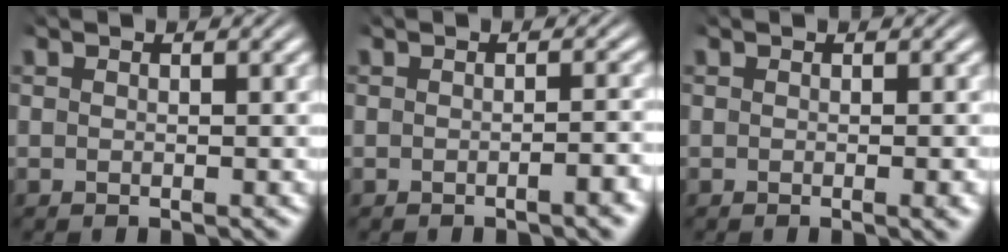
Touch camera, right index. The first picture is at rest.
{"total": 1.2, "force": [-0.9, -0.1, 0.8], "torque": [-0.009, 0.006, -0.017]}
{"total": 0.6, "force": [-0.2, -0.2, 0.6], "torque": [-0.007, 0.003, -0.005]}